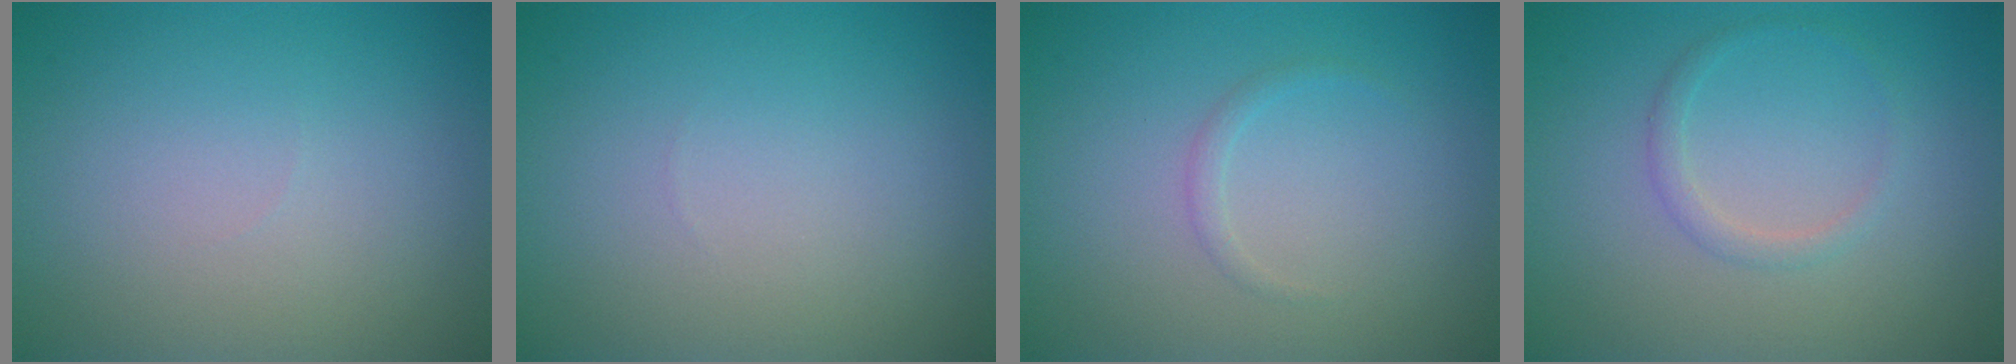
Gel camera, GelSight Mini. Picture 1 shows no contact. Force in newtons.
{"total": 0.0}
{"total": 0.8, "press": 0.8, "slide": 0.1}
{"total": 1.2, "press": 1.2, "slide": 0.1}